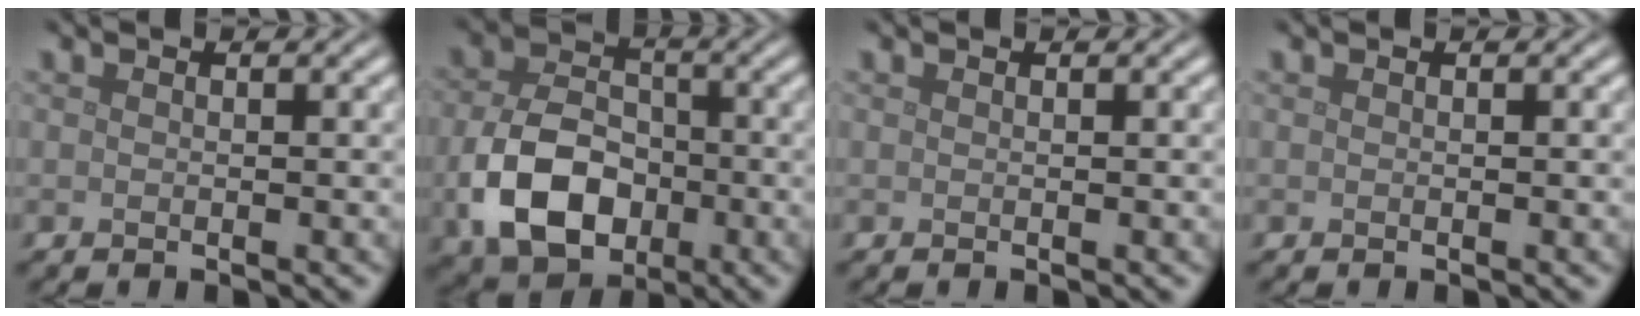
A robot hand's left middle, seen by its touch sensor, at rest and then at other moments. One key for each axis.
{"total": 8.1, "fx": -2.5, "fy": 5.7, "fz": 5.2, "tx": -0.110, "ty": -0.010, "tz": -0.046}
{"total": 0.0}
{"total": 0.0}